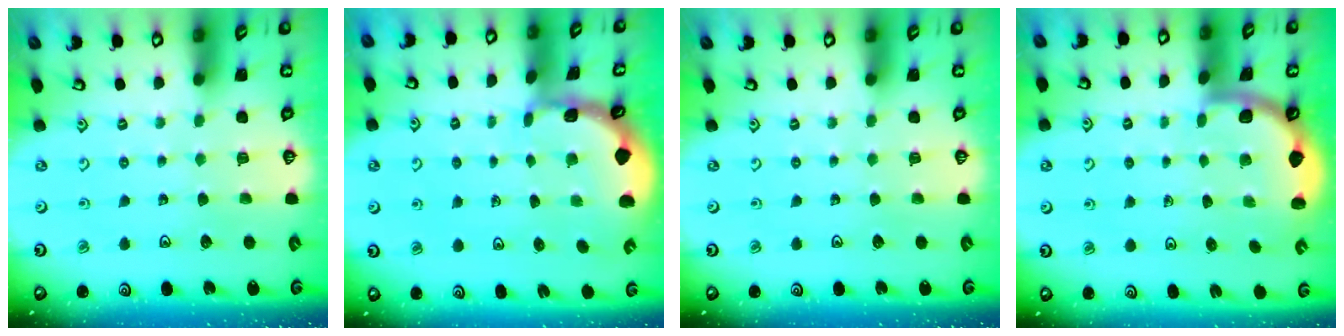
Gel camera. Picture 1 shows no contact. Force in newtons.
{"total": 1.3, "press": 1.2, "slide": 0.1}
{"total": 0.0}
{"total": 1.6, "press": 1.6, "slide": 0.0}